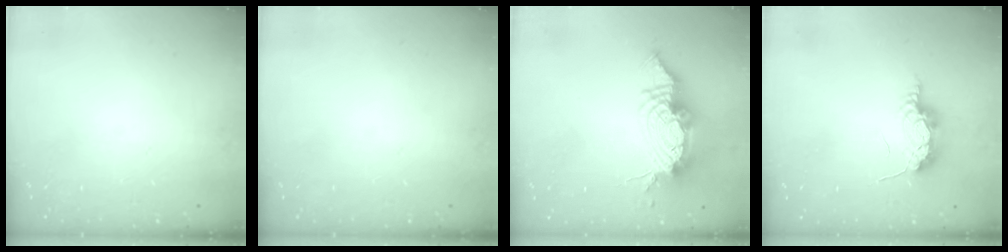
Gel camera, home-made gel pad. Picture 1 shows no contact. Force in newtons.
{"total": 0.0}
{"total": 18.6, "press": 18.2, "slide": 3.9}
{"total": 10.2, "press": 8.4, "slide": 5.8}